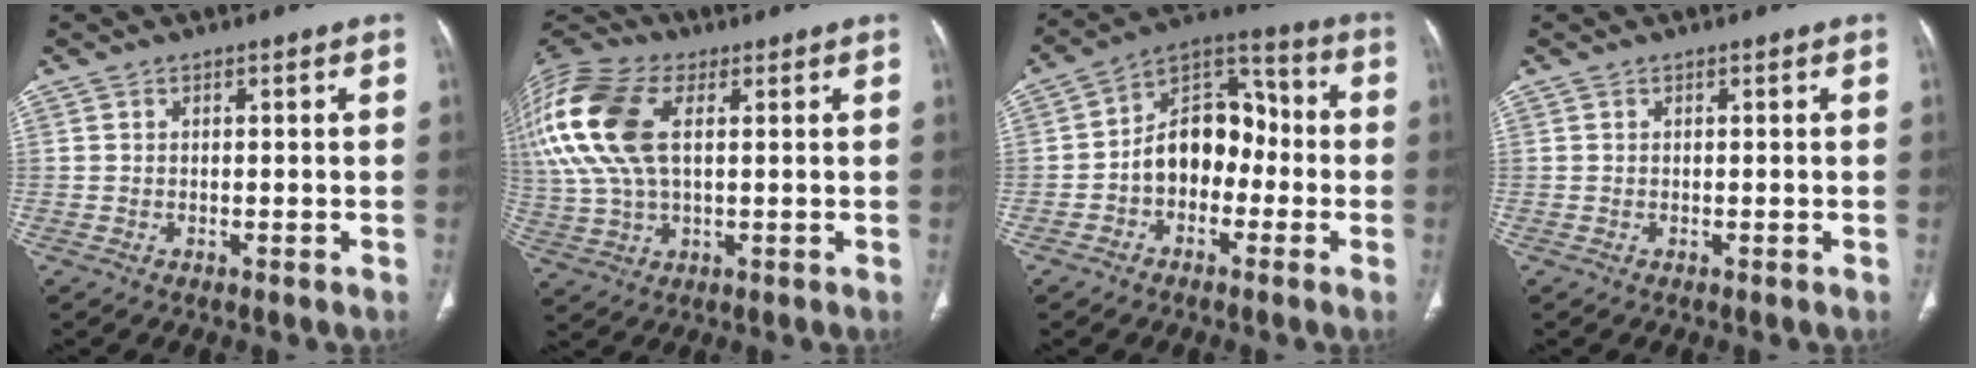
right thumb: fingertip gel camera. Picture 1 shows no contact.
{"total": 23.0, "force": [5.8, 13.2, 17.9], "torque": [-0.443, 0.023, 0.104]}
{"total": 12.8, "force": [-2.3, 9.3, 8.5], "torque": [-0.100, 0.051, -0.052]}
{"total": 0.0}